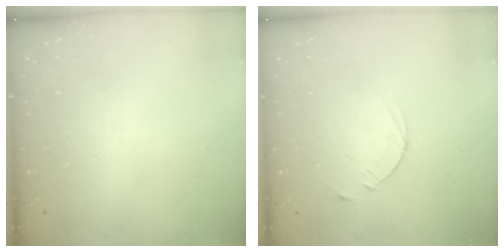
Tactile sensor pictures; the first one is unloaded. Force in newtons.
{"total": 2.5, "press": 2.5, "slide": 0.3}